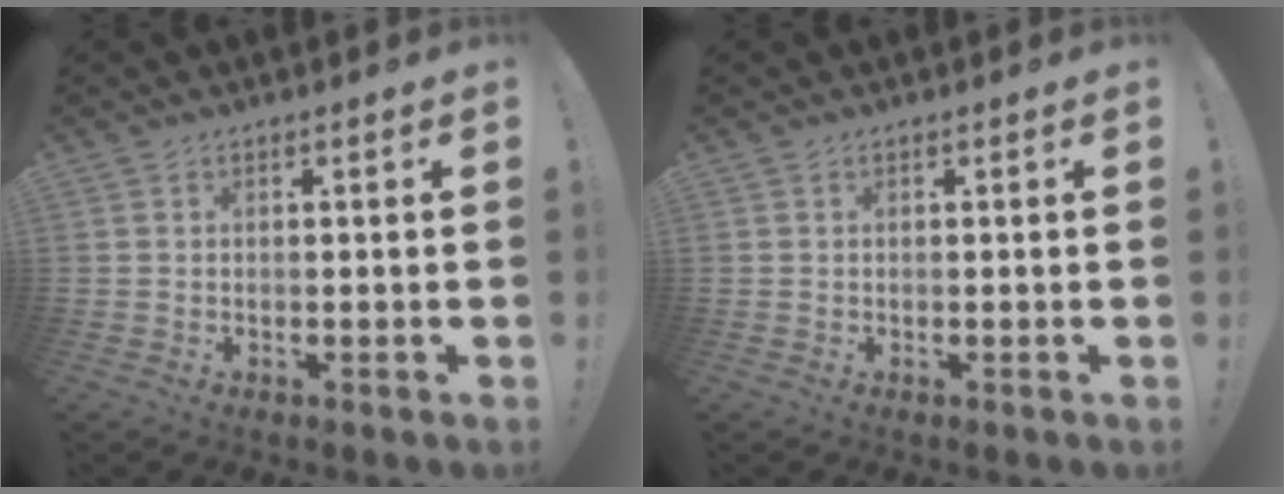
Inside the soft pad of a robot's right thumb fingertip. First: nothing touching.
{"total": 0.0}